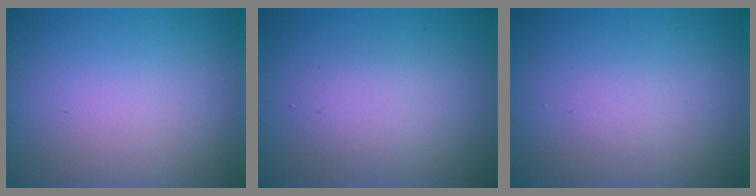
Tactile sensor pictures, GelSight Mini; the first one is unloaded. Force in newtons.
{"total": 2.2, "press": 2.2, "slide": 0.1}
{"total": 0.7, "press": 0.7, "slide": 0.1}